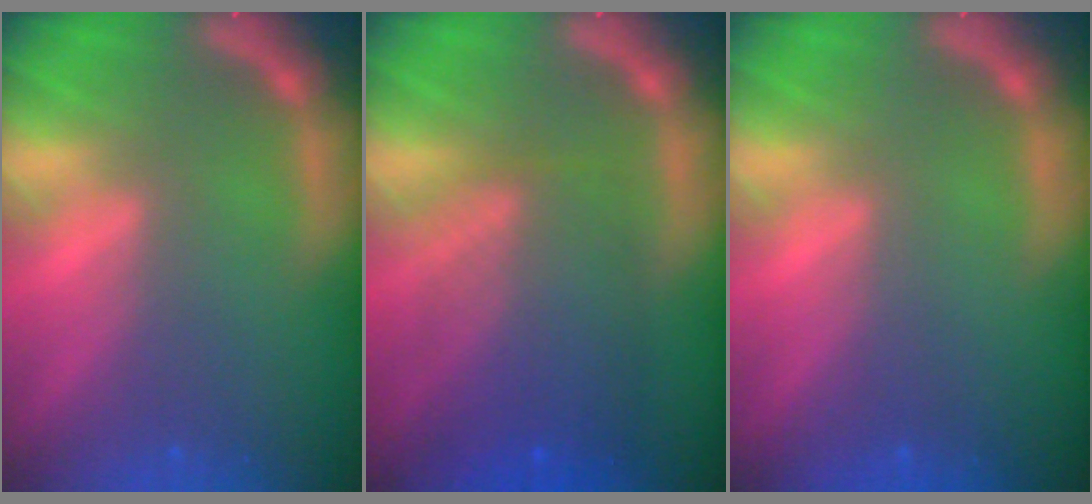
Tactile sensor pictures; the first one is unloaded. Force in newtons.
{"total": 7.1}
{"total": 0.0}